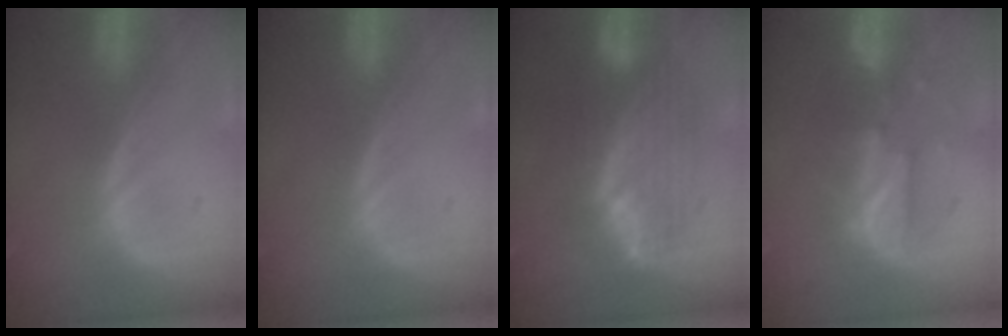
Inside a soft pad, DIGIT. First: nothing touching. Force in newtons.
{"total": 0.0}
{"total": 7.8, "press": 7.8, "slide": 0.2}
{"total": 5.7, "press": 5.7, "slide": 0.6}